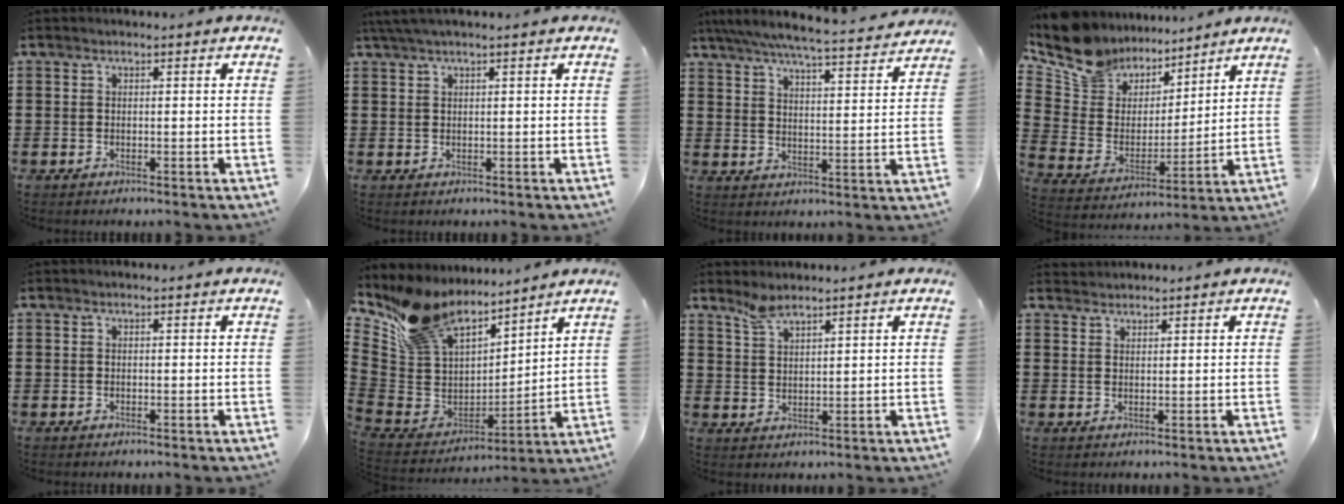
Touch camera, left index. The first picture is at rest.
{"total": 1.4, "force": [0.7, 0.0, 1.3], "torque": [-0.023, -0.001, 0.013]}
{"total": 6.1, "force": [5.6, -0.1, 2.5], "torque": [-0.071, -0.038, 0.093]}
{"total": 10.0, "force": [9.1, 4.0, 0.6], "torque": [-0.075, -0.067, 0.172]}
{"total": 0.0}
{"total": 11.6, "force": [9.7, 5.0, 3.8], "torque": [-0.128, -0.058, 0.182]}
{"total": 2.8, "force": [2.5, 0.5, 1.3], "torque": [-0.031, 0.001, 0.047]}
{"total": 1.5, "force": [1.4, 0.4, -0.2], "torque": [0.000, 0.001, 0.029]}